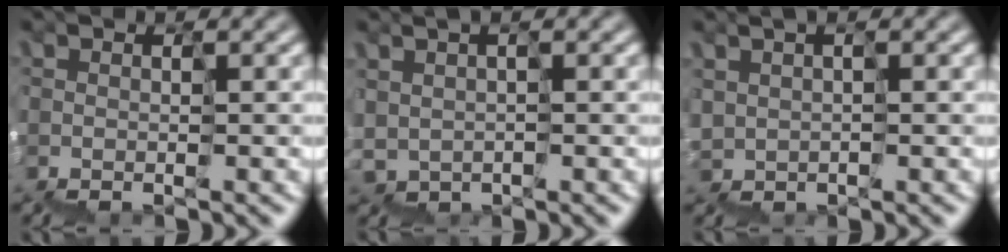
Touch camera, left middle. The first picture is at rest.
{"total": 3.6, "force": [2.1, -0.7, -2.8], "torque": [0.042, 0.025, 0.048]}
{"total": 2.9, "force": [1.8, -0.3, -2.3], "torque": [0.038, 0.016, 0.040]}